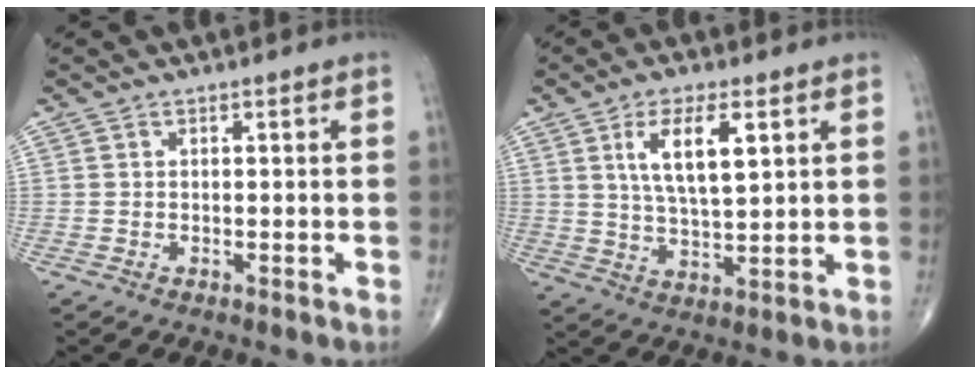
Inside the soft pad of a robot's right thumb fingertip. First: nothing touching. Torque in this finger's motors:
{"motor_torque": [-0.41, 0.38, 1.04, 0.53, 0.24]}